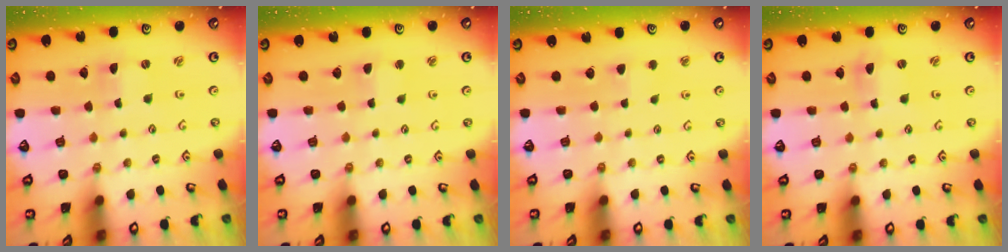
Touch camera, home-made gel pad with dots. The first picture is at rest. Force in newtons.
{"total": 2.2, "press": 2.2, "slide": 0.2}
{"total": 1.9, "press": 1.9, "slide": 0.5}
{"total": 1.6, "press": 1.6, "slide": 0.3}